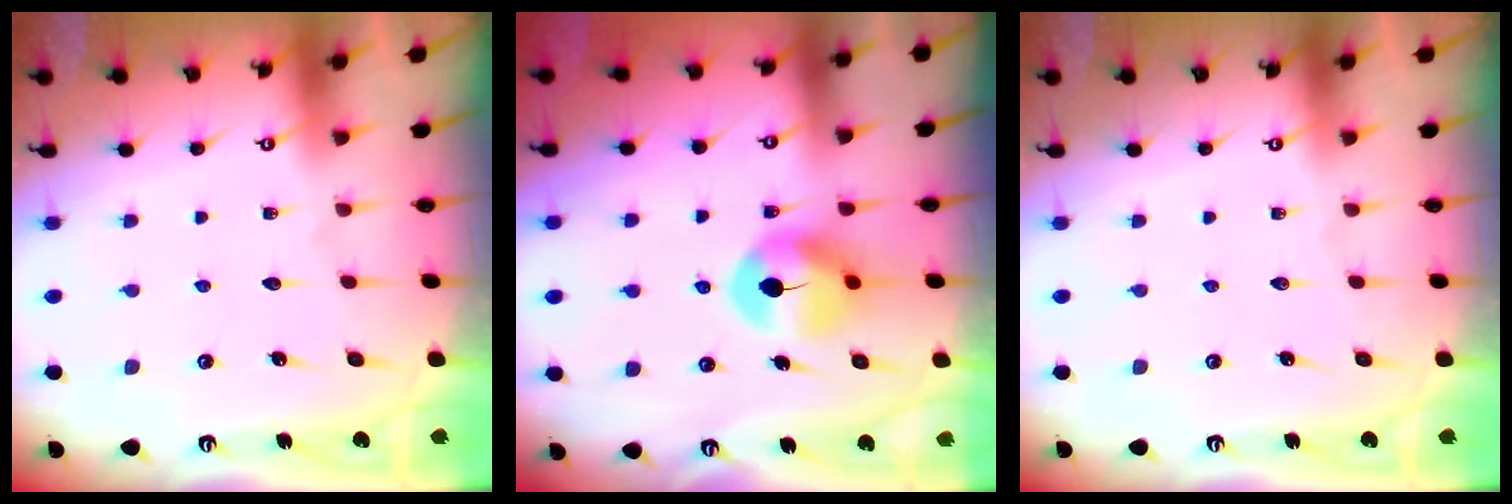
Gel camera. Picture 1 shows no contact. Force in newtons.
{"total": 7.4, "press": 7.4, "slide": 0.2}
{"total": 0.0}